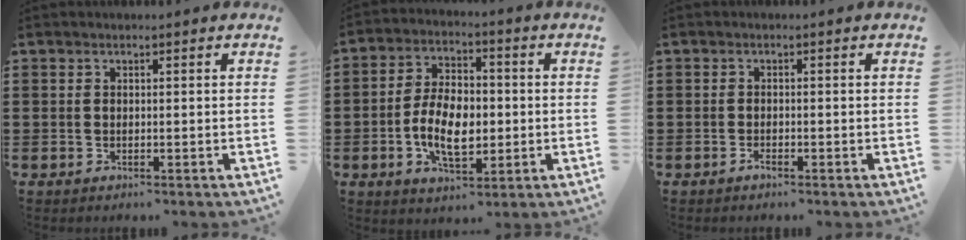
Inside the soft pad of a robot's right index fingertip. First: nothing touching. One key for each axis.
{"total": 8.9, "fx": -1.4, "fy": 5.1, "fz": 7.2, "tx": -0.147, "ty": 0.004, "tz": -0.031}
{"total": 0.8, "fx": -0.7, "fy": 0.1, "fz": 0.4, "tx": -0.011, "ty": -0.004, "tz": -0.012}